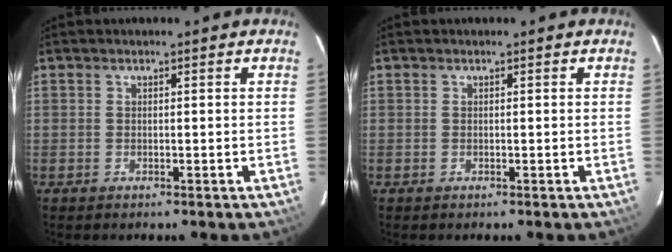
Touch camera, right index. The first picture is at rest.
{"total": 0.0}